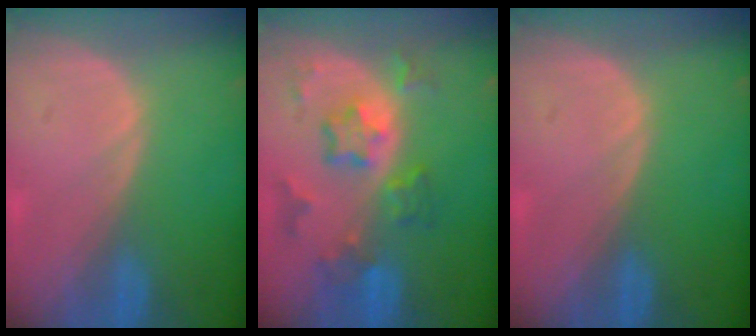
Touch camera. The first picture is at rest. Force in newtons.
{"total": 8.0, "press": 7.0, "slide": 3.9}
{"total": 0.0}